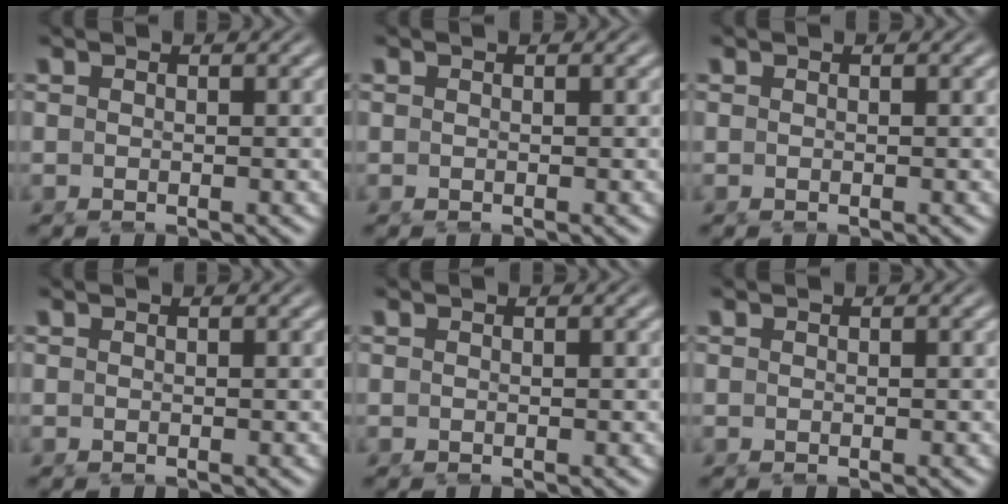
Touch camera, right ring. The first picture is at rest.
{"total": 0.0}
{"total": 0.0}
{"total": 0.0}
{"total": 0.0}
{"total": 0.0}